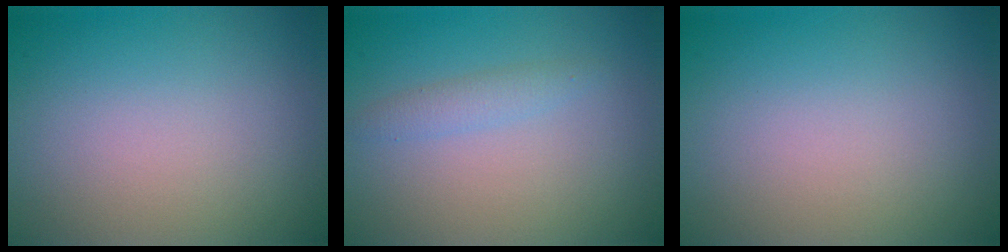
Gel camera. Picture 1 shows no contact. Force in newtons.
{"total": 1.4, "press": 1.4, "slide": 0.0}
{"total": 0.0}